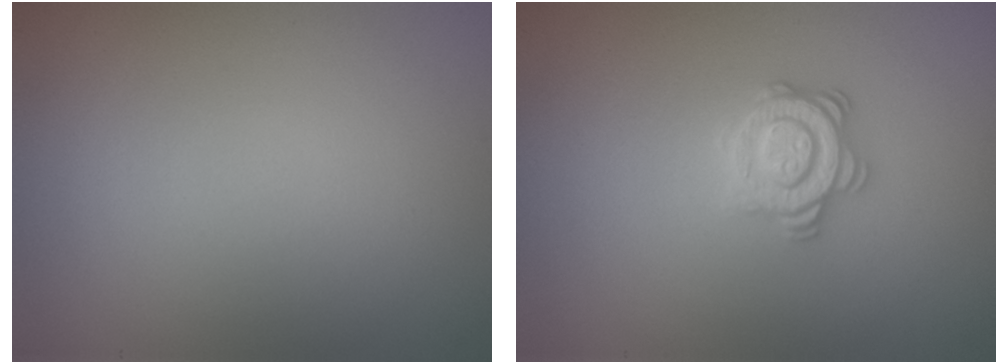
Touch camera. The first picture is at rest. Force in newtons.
{"total": 2.9, "press": 2.9, "slide": 0.4}